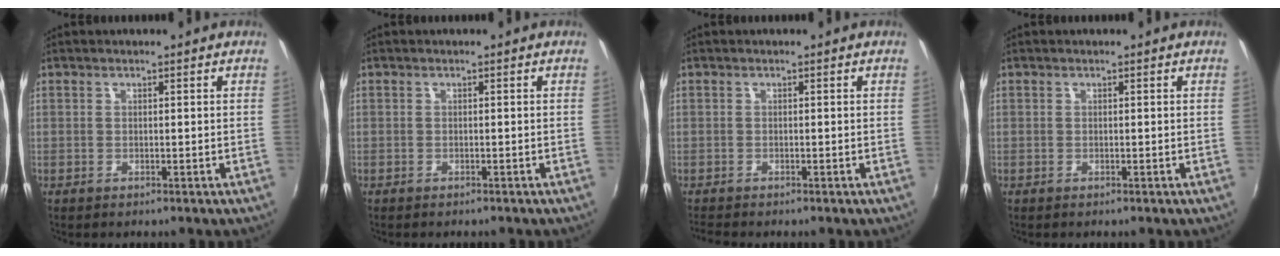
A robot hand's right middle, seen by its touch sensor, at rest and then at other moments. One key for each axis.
{"total": 0.7, "fx": -0.7, "fy": 0.1, "fz": 0.2, "tx": -0.006, "ty": -0.001, "tz": -0.011}
{"total": 1.8, "fx": -1.7, "fy": 0.2, "fz": 0.7, "tx": -0.016, "ty": -0.011, "tz": -0.031}
{"total": 0.0}